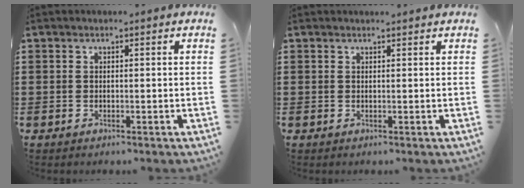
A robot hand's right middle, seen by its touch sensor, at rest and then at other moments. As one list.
[{"total": 0.6, "force": [0.6, 0.0, 0.0], "torque": [-0.002, -0.003, 0.012]}]